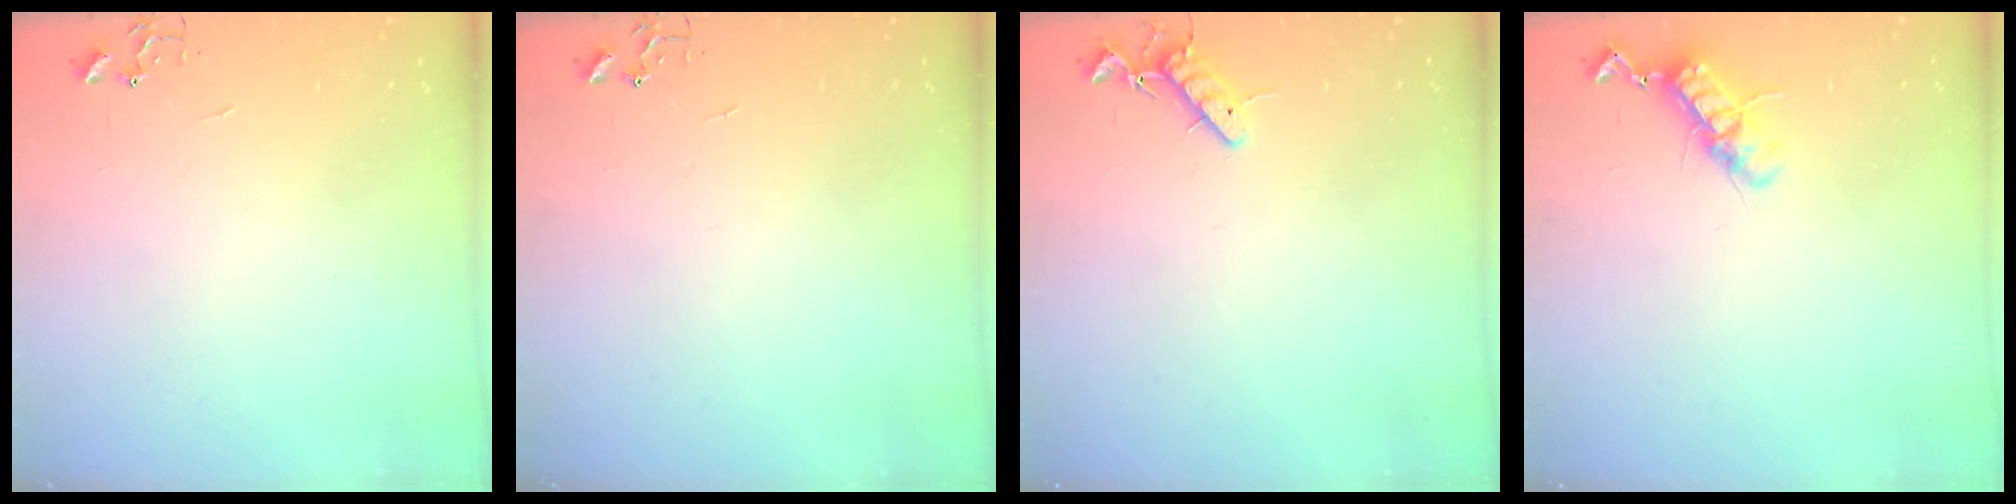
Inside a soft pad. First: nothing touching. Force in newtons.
{"total": 0.0}
{"total": 8.6, "press": 8.5, "slide": 1.3}
{"total": 11.1, "press": 11.1, "slide": 0.7}